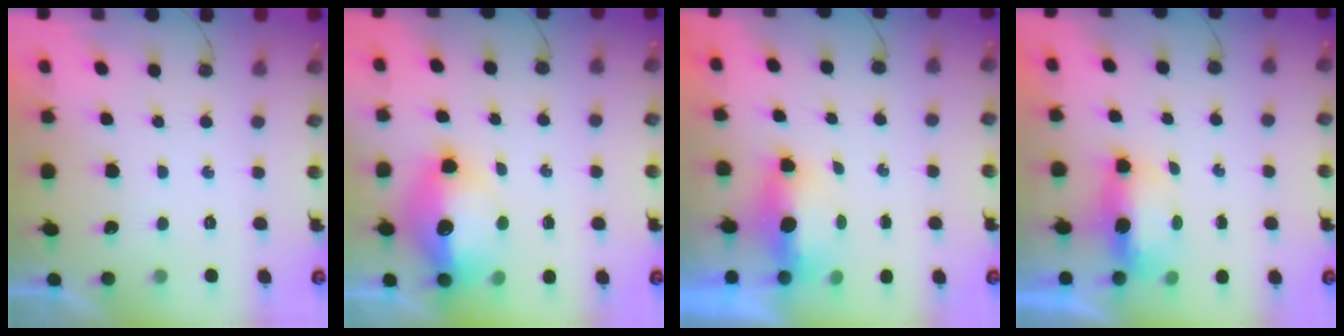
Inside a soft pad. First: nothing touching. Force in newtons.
{"total": 14.6, "press": 14.5, "slide": 1.5}
{"total": 5.3, "press": 4.9, "slide": 2.1}
{"total": 6.7, "press": 6.4, "slide": 2.2}